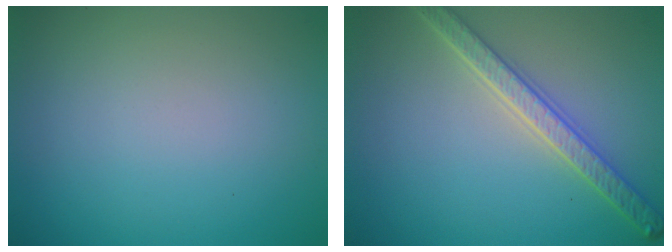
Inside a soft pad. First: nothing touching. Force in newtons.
{"total": 4.1, "press": 3.5, "slide": 2.2}